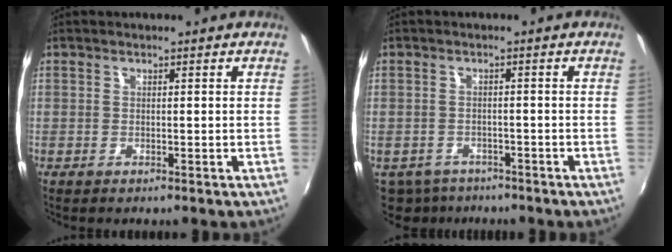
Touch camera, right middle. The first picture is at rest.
{"total": 7.1, "force": [-5.4, 4.0, 2.3], "torque": [-0.064, -0.023, -0.081]}